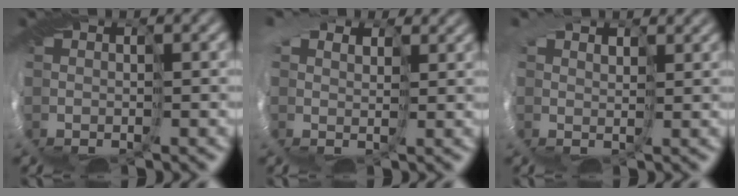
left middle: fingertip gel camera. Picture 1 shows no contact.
{"total": 5.5, "force": [4.1, 3.0, 2.0], "torque": [-0.067, 0.022, 0.057]}
{"total": 3.3, "force": [3.0, 1.4, 0.3], "torque": [-0.023, 0.010, 0.041]}